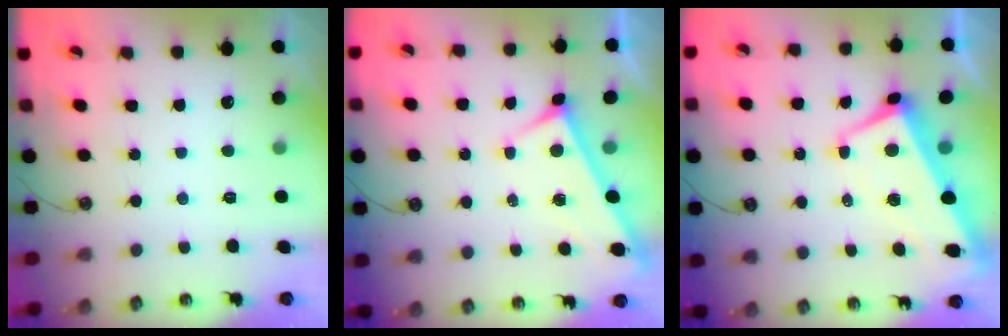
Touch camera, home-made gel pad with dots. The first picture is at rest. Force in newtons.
{"total": 4.5, "press": 4.5, "slide": 0.2}
{"total": 1.7, "press": 1.1, "slide": 1.3}